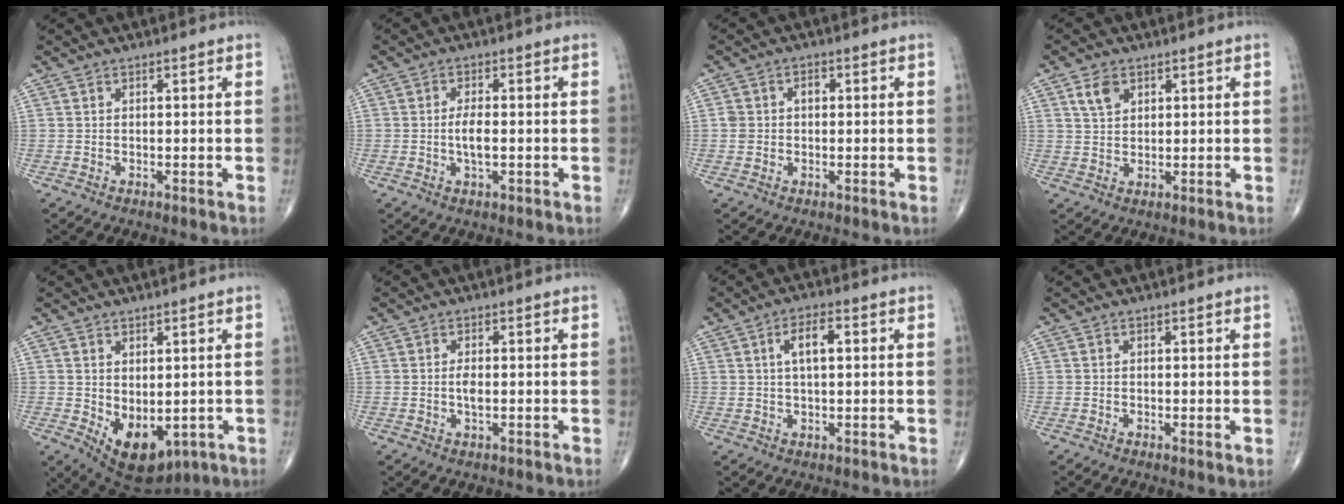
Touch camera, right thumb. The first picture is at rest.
{"total": 3.5, "force": [-0.5, 1.4, 3.2], "torque": [-0.060, 0.000, -0.011]}
{"total": 2.9, "force": [0.2, 2.4, 1.6], "torque": [-0.023, 0.012, 0.004]}
{"total": 4.3, "force": [2.1, 2.8, 2.4], "torque": [-0.036, -0.006, 0.041]}
{"total": 9.9, "force": [-1.8, 5.8, 7.8], "torque": [-0.098, -0.005, 0.000]}
{"total": 1.8, "force": [-0.2, 0.7, 1.7], "torque": [-0.031, -0.002, -0.004]}
{"total": 7.6, "force": [1.7, 3.3, 6.7], "torque": [-0.108, 0.010, 0.025]}
{"total": 0.7, "force": [0.1, 0.1, 0.7], "torque": [-0.012, -0.003, -0.003]}